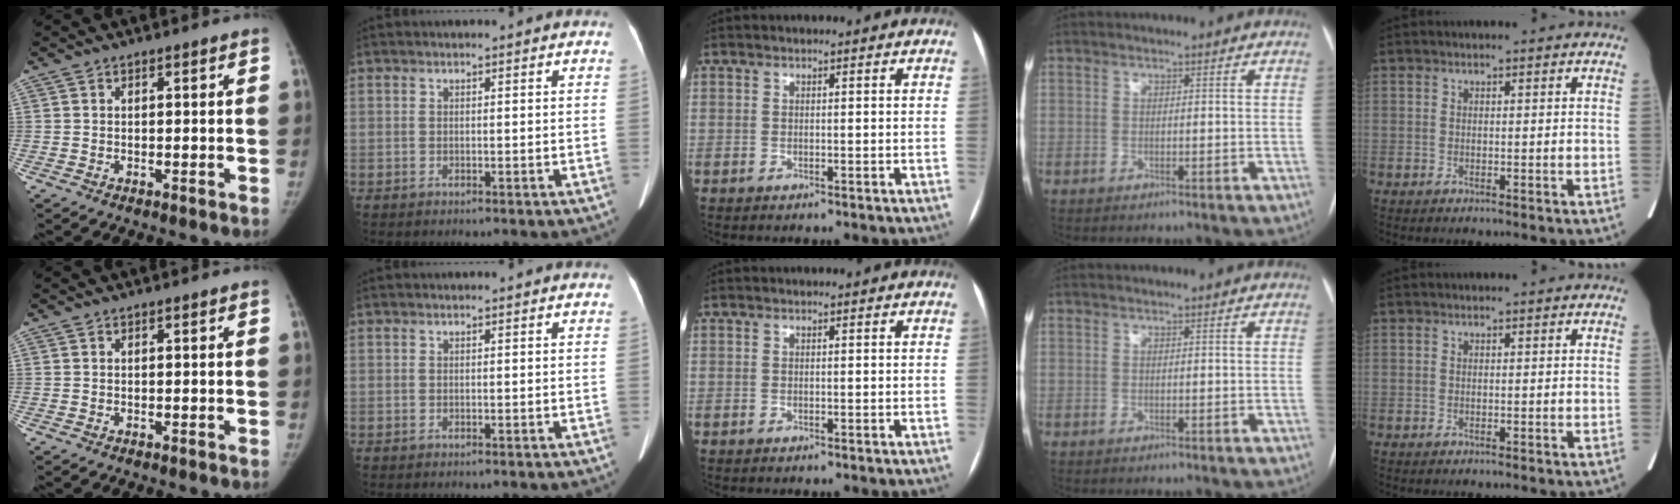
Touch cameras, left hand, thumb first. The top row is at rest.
{}